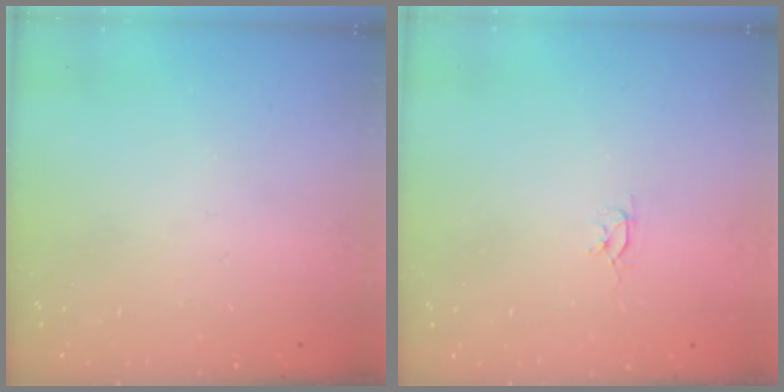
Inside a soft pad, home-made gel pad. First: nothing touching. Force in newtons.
{"total": 2.6, "press": 2.6, "slide": 0.3}